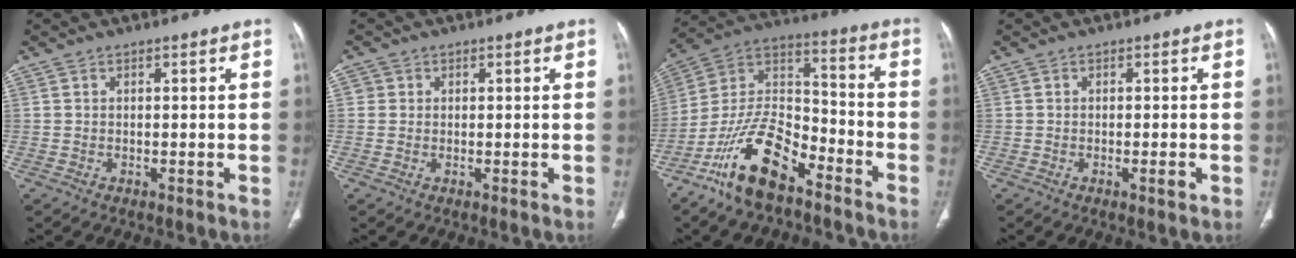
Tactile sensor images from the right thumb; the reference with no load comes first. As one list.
[{"total": 1.4, "force": [0.3, 1.3, 0.1], "torque": [0.008, 0.002, 0.002]}, {"total": 16.2, "force": [-10.4, 7.0, 10.2], "torque": [-0.179, 0.074, -0.201]}, {"total": 1.6, "force": [-0.6, 0.3, 1.4], "torque": [-0.020, -0.003, -0.008]}]